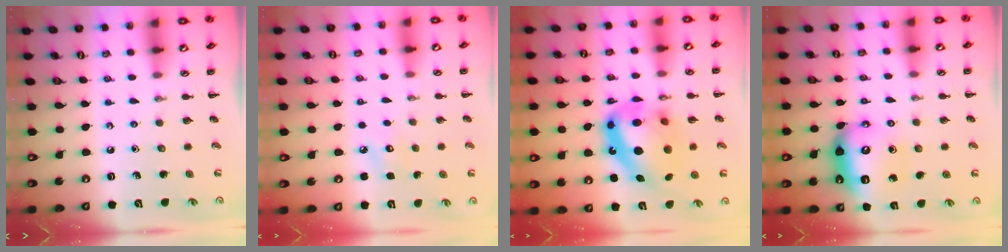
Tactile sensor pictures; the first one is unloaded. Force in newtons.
{"total": 4.8, "press": 4.6, "slide": 1.3}
{"total": 20.0, "press": 19.5, "slide": 4.5}
{"total": 10.8, "press": 10.7, "slide": 1.3}